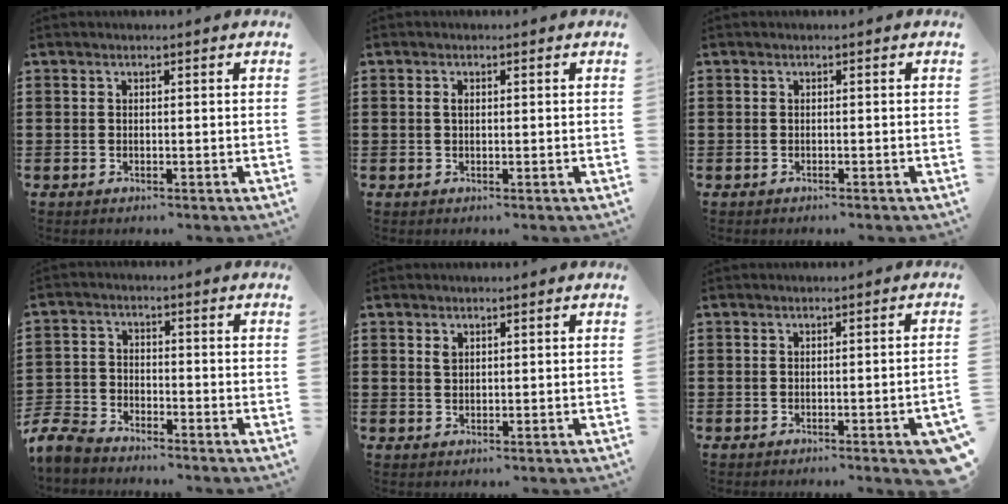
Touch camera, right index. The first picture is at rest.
{"total": 0.9, "force": [0.1, 0.5, 0.7], "torque": [-0.016, 0.002, 0.002]}
{"total": 0.0}
{"total": 5.2, "force": [-5.0, 1.2, 0.9], "torque": [-0.050, -0.005, -0.108]}
{"total": 1.3, "force": [0.7, 0.8, 0.7], "torque": [-0.009, 0.000, 0.011]}
{"total": 1.8, "force": [-1.0, -0.2, 1.5], "torque": [-0.024, -0.004, -0.017]}